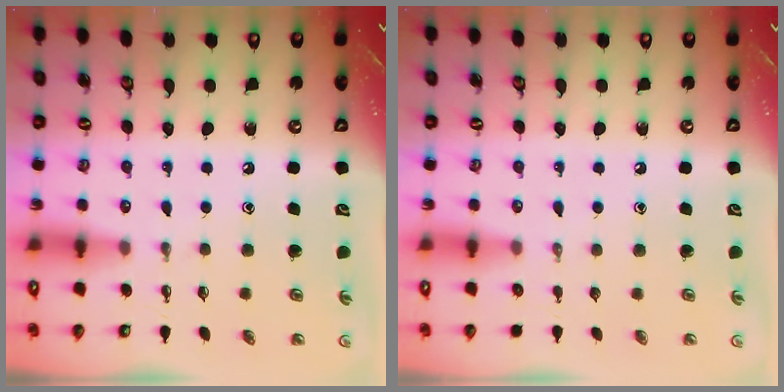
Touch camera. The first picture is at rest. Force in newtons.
{"total": 0.0}